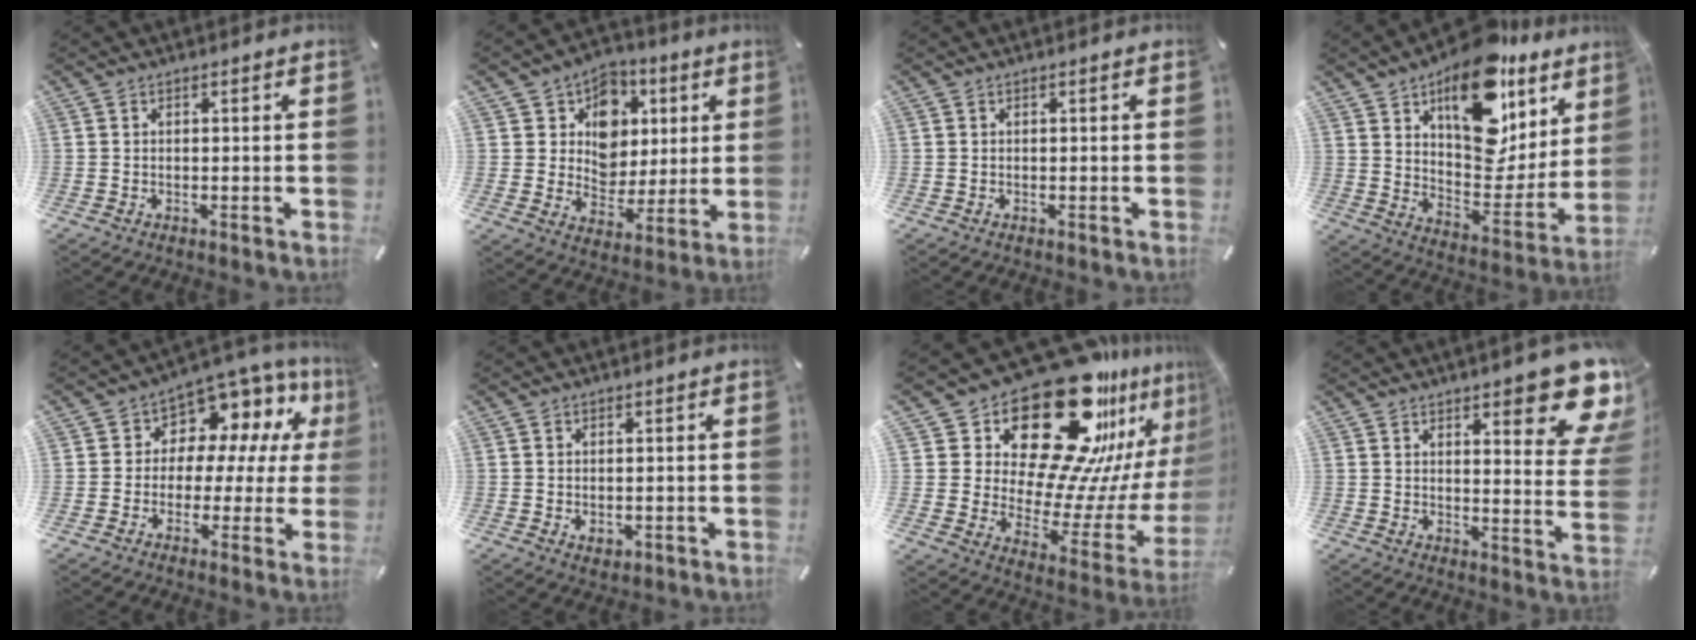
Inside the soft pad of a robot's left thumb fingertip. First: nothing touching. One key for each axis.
{"total": 10.9, "fx": 3.1, "fy": 10.1, "fz": 2.8, "tx": -0.039, "ty": -0.024, "tz": 0.061}
{"total": 0.0}
{"total": 21.1, "fx": 13.9, "fy": 11.5, "fz": 11.0, "tx": -0.141, "ty": -0.113, "tz": 0.237}
{"total": 7.9, "fx": 3.9, "fy": 6.4, "fz": 2.6, "tx": -0.051, "ty": -0.045, "tz": 0.073}
{"total": 1.9, "fx": -0.1, "fy": 1.8, "fz": 0.8, "tx": -0.006, "ty": 0.001, "tz": -0.003}
{"total": 31.5, "fx": 21.5, "fy": 14.9, "fz": 17.5, "tx": -0.232, "ty": -0.199, "tz": 0.396}
{"total": 15.5, "fx": 10.1, "fy": 4.9, "fz": 10.8, "tx": -0.129, "ty": -0.080, "tz": 0.166}